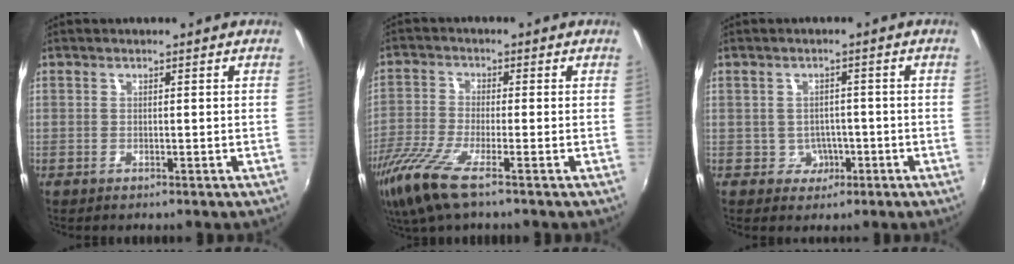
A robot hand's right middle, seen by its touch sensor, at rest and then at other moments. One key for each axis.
{"total": 9.3, "fx": -6.1, "fy": 1.1, "fz": 7.0, "tx": -0.166, "ty": -0.030, "tz": -0.123}
{"total": 3.4, "fx": -1.1, "fy": 3.2, "fz": 0.3, "tx": -0.011, "ty": 0.008, "tz": -0.010}